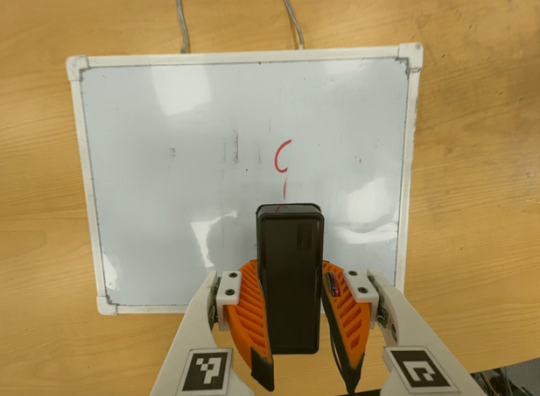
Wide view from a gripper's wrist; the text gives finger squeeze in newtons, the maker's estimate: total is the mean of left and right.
{"total": 8.2, "left": 7.1, "right": 9.3}